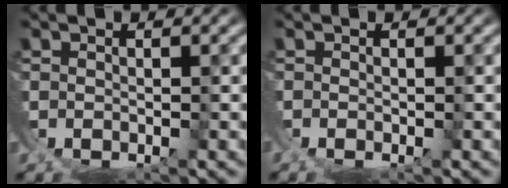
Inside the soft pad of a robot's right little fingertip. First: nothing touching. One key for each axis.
{"total": 0.6, "fx": -0.6, "fy": 0.0, "fz": 0.0, "tx": 0.001, "ty": -0.006, "tz": -0.010}